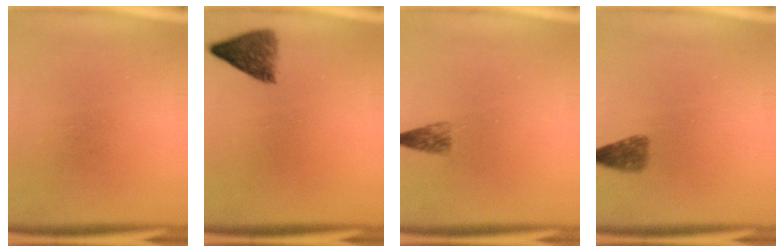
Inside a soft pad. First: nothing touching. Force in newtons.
{"total": 4.5}
{"total": 2.0}
{"total": 2.4}